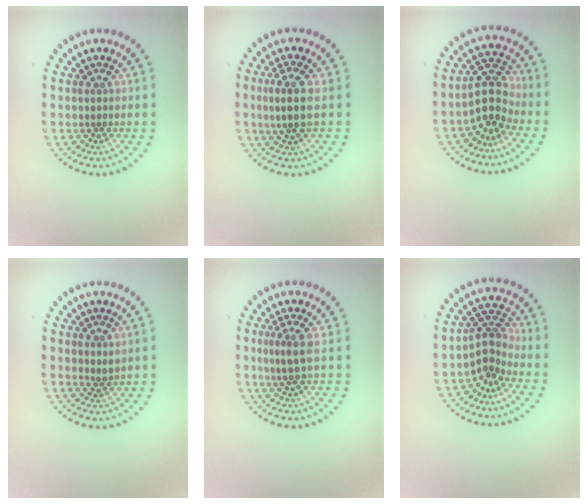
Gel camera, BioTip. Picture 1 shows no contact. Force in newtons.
{"total": 3.3, "press": 3.0, "slide": 1.5}
{"total": 3.8, "press": 3.4, "slide": 1.7}
{"total": 1.0, "press": 0.9, "slide": 0.4}
{"total": 2.2, "press": 1.5, "slide": 1.7}
{"total": 2.7, "press": 1.9, "slide": 1.8}